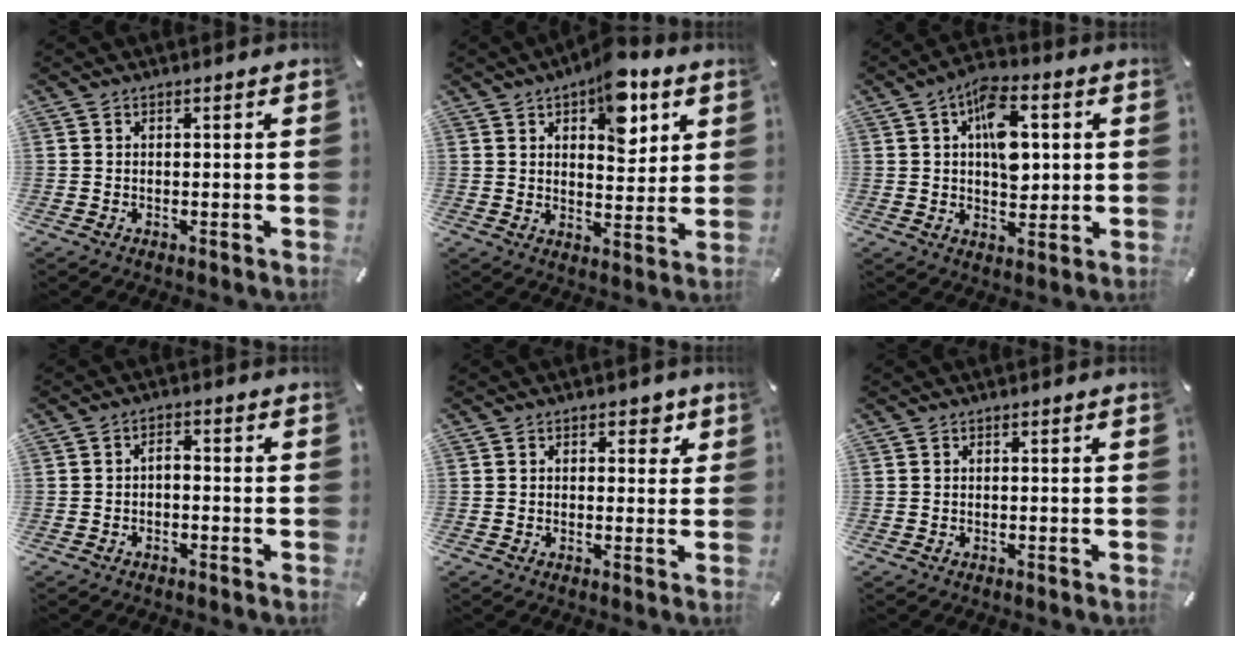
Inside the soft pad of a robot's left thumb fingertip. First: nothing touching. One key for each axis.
{"total": 11.1, "fx": 6.2, "fy": 5.9, "fz": 7.2, "tx": -0.083, "ty": -0.028, "tz": 0.102}
{"total": 11.8, "fx": 2.4, "fy": 7.4, "fz": 8.8, "tx": -0.121, "ty": 0.003, "tz": 0.043}
{"total": 2.2, "fx": -1.1, "fy": 1.3, "fz": 1.3, "tx": -0.027, "ty": 0.010, "tz": -0.024}
{"total": 3.3, "fx": 1.4, "fy": 2.2, "fz": 2.0, "tx": -0.014, "ty": -0.004, "tz": 0.015}
{"total": 0.0}